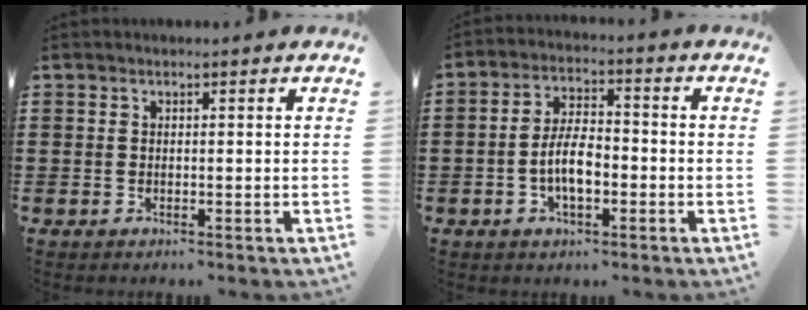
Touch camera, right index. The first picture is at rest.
{"total": 6.6, "force": [-1.7, 3.0, 5.6], "torque": [-0.117, 0.004, -0.035]}